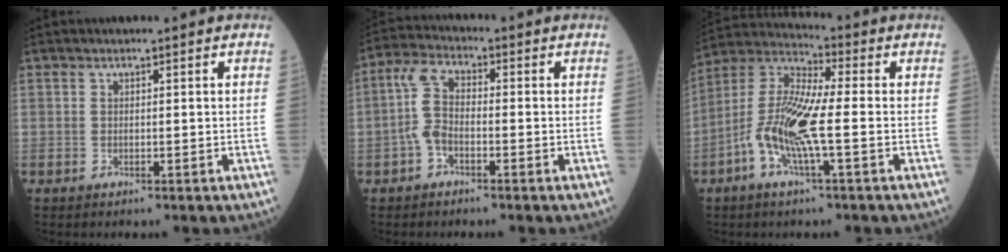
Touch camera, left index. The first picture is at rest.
{"total": 4.8, "force": [-1.1, 2.4, 4.0], "torque": [-0.092, 0.011, -0.028]}
{"total": 11.5, "force": [-2.5, 1.4, 11.1], "torque": [-0.237, 0.012, -0.054]}